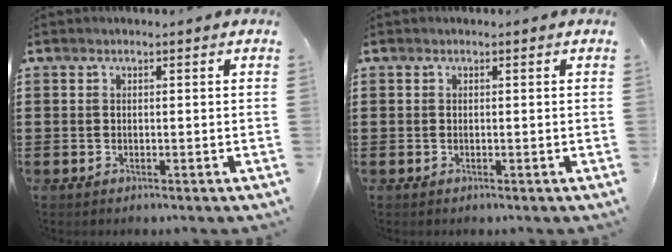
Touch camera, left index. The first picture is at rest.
{"total": 0.0}